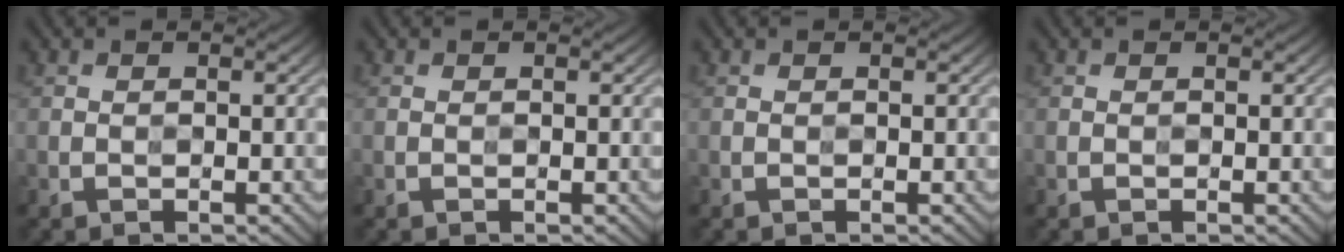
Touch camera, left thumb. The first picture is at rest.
{"total": 0.0}
{"total": 0.0}
{"total": 0.0}